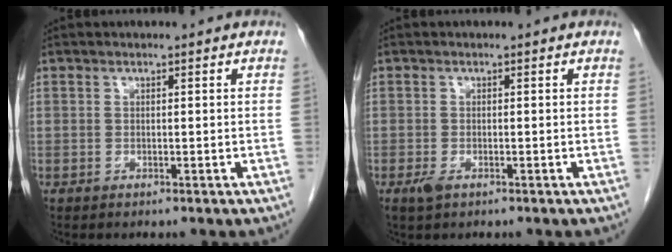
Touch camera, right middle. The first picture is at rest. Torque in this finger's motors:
{"motor_torque": [-0.01, 0.10, 0.03, 0.00]}